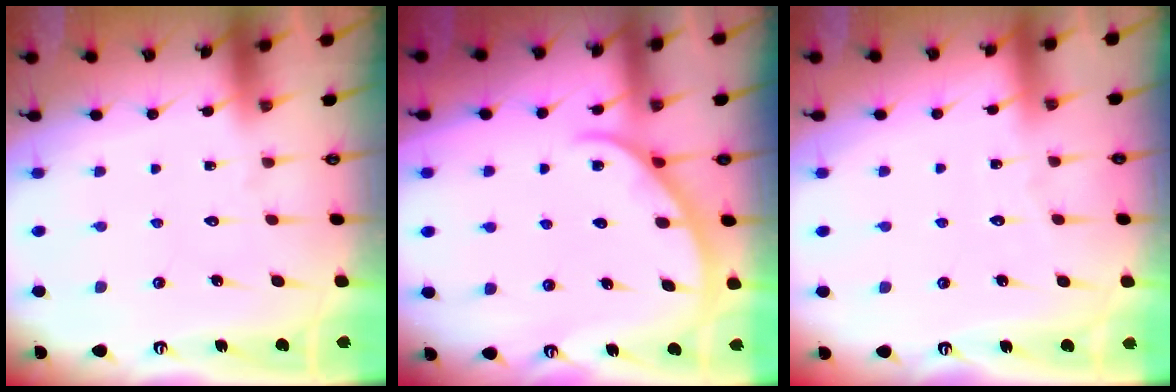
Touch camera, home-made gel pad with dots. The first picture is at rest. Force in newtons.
{"total": 2.7, "press": 2.6, "slide": 0.3}
{"total": 1.7, "press": 1.7, "slide": 0.2}